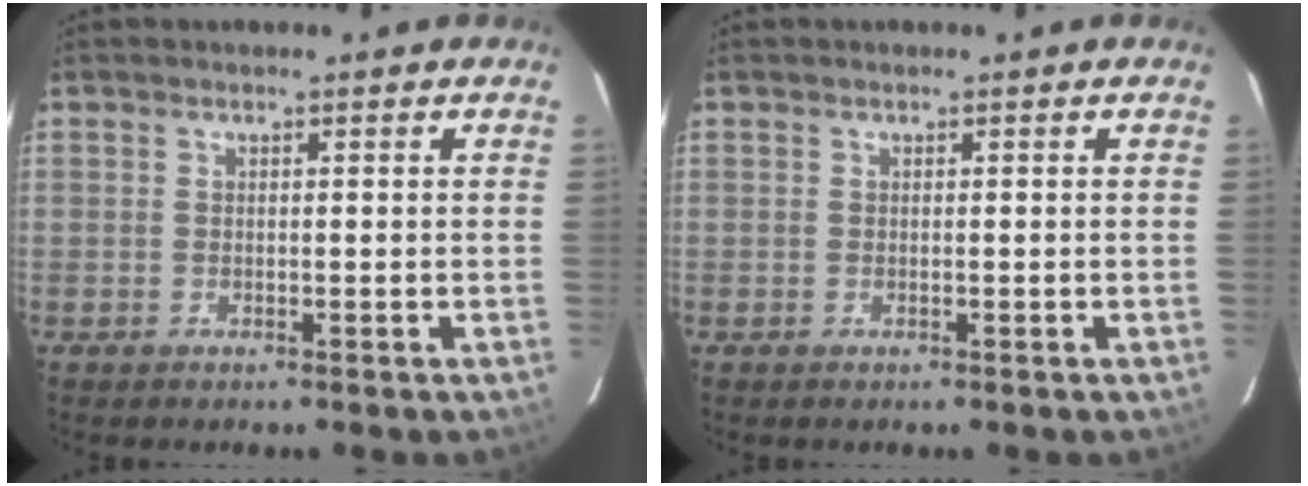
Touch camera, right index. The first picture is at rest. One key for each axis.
{"total": 0.0}